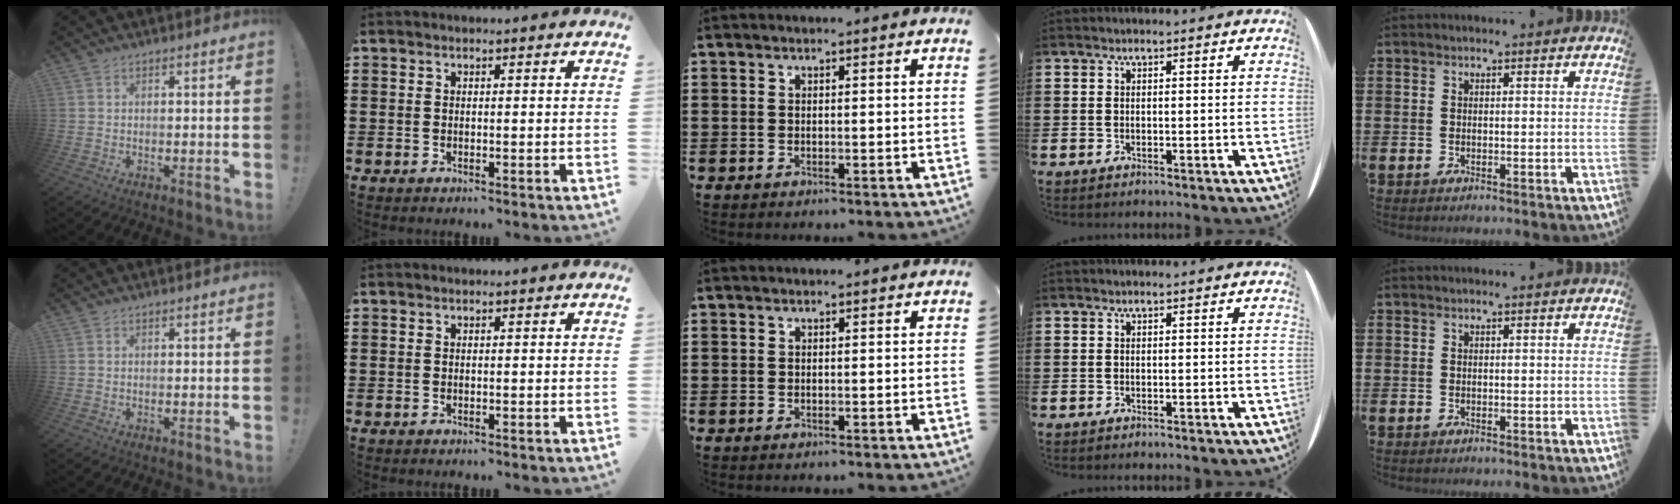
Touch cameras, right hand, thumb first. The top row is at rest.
{}